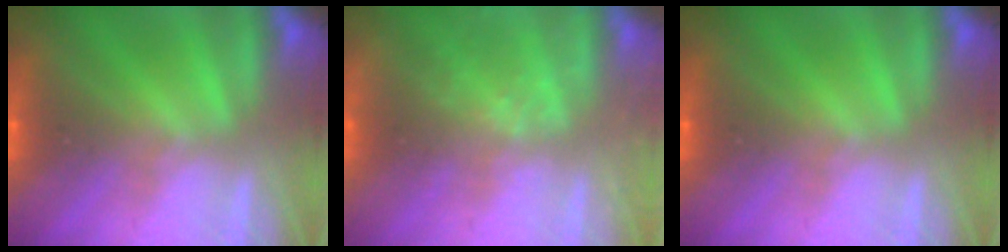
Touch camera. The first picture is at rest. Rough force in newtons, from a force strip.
{"total": 2.5}
{"total": 0.0}